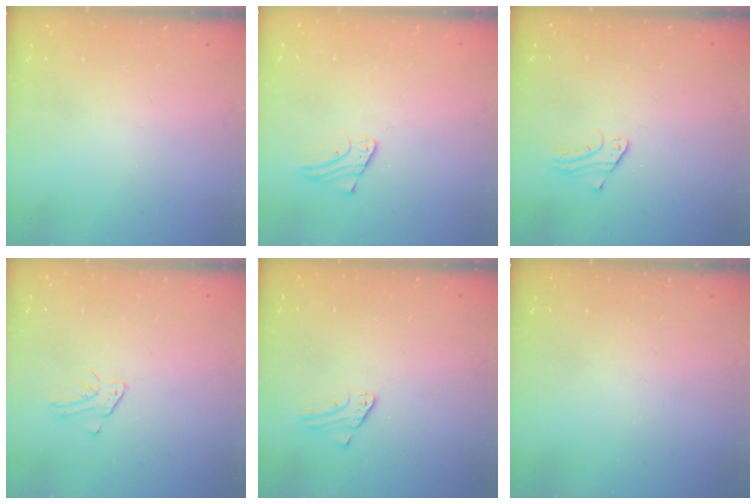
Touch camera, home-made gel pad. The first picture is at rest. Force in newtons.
{"total": 2.7, "press": 2.7, "slide": 0.2}
{"total": 1.9, "press": 1.9, "slide": 0.3}
{"total": 2.0, "press": 2.0, "slide": 0.2}
{"total": 1.9, "press": 1.9, "slide": 0.1}
{"total": 0.0}